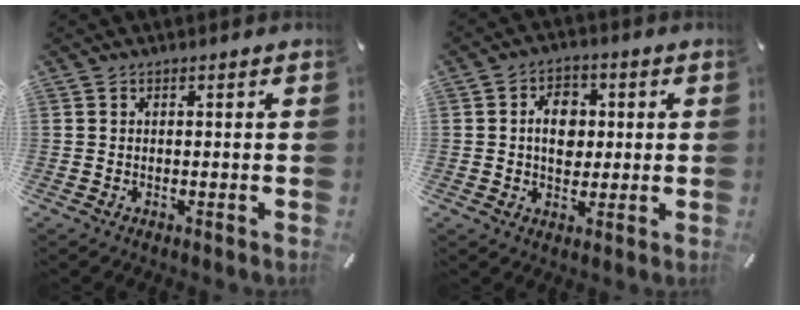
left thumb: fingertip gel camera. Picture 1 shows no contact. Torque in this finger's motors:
{"motor_torque": [0.49, 1.33, 0.93, -0.16, 0.20]}